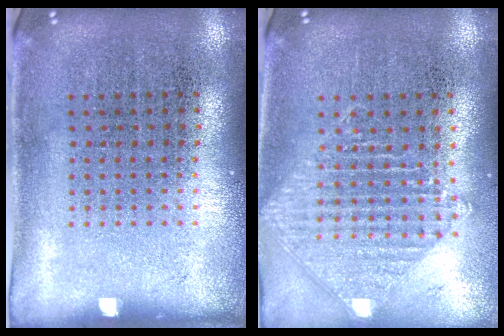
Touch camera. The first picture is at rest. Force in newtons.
{"total": 1.0, "press": 1.0, "slide": 0.2}